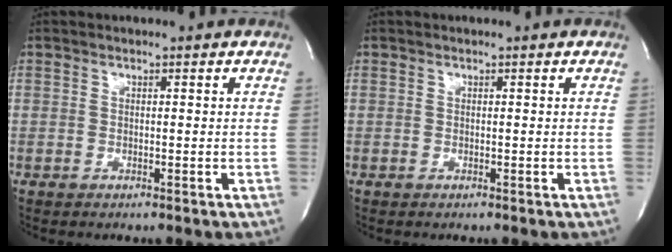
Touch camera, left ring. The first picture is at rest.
{"total": 0.0}